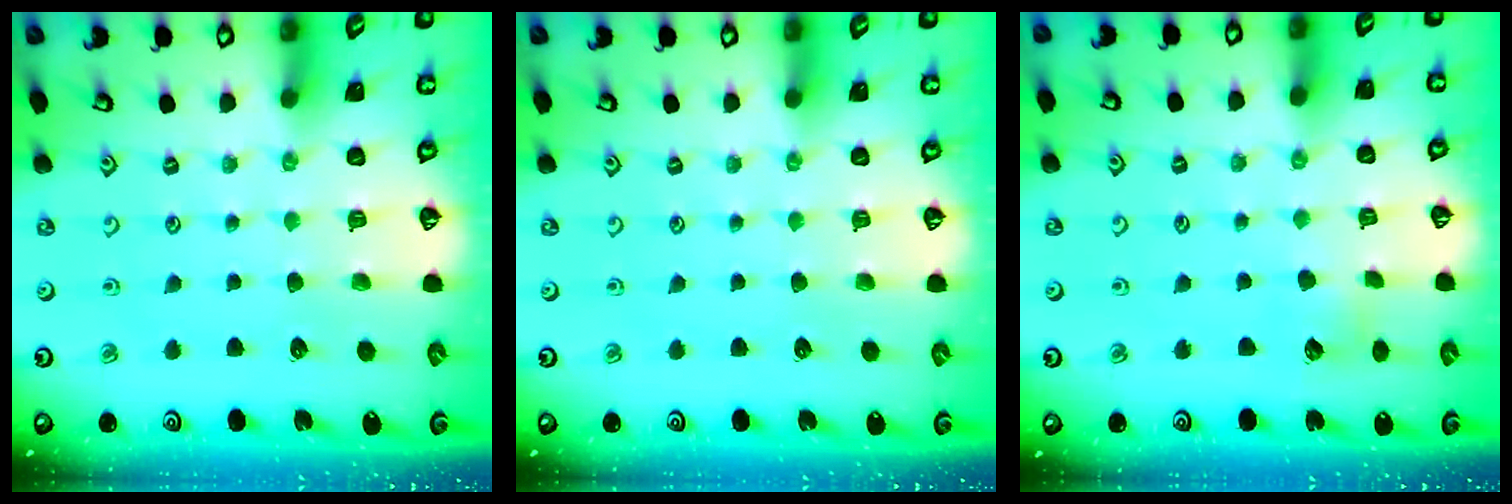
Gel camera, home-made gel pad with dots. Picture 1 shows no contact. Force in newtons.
{"total": 0.0}
{"total": 4.2, "press": 4.2, "slide": 0.6}